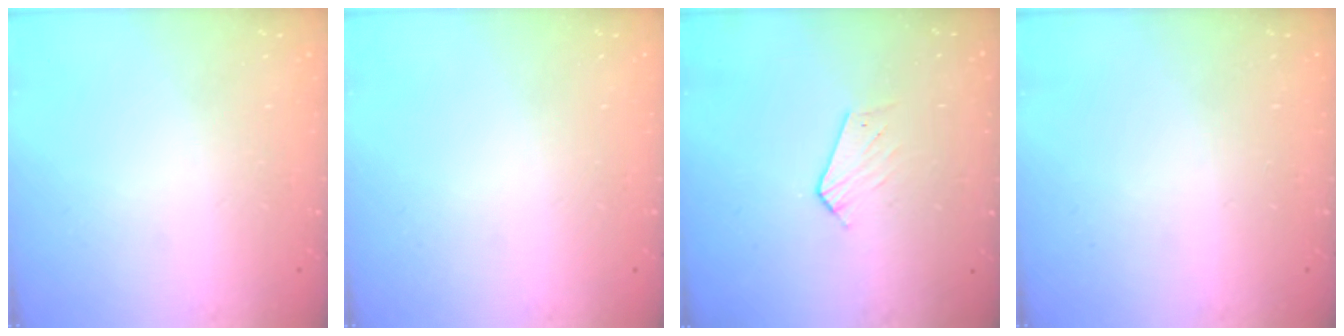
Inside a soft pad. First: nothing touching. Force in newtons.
{"total": 0.0}
{"total": 3.8, "press": 3.7, "slide": 0.3}
{"total": 0.0}